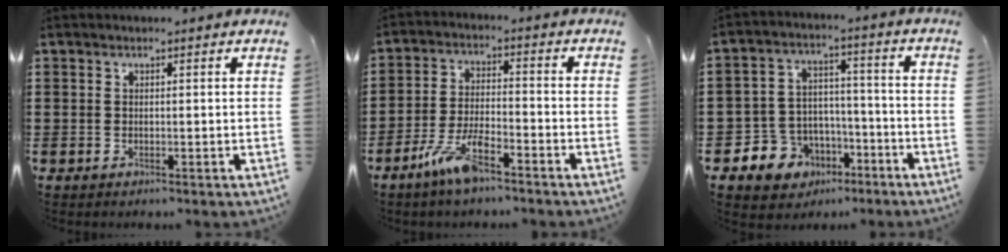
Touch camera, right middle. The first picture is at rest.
{"total": 7.2, "force": [-4.9, 1.8, 5.0], "torque": [-0.113, -0.001, -0.094]}
{"total": 7.0, "force": [-4.3, 5.5, 0.5], "torque": [-0.043, 0.014, -0.083]}